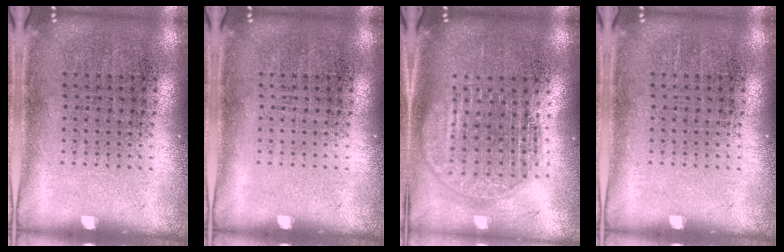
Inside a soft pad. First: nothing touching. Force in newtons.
{"total": 0.0}
{"total": 1.8, "press": 1.5, "slide": 1.0}
{"total": 0.0}